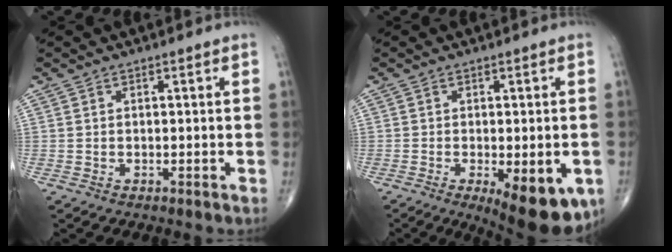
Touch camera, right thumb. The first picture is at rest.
{"total": 13.3, "force": [-5.2, 5.1, 11.1], "torque": [-0.120, -0.009, -0.062]}